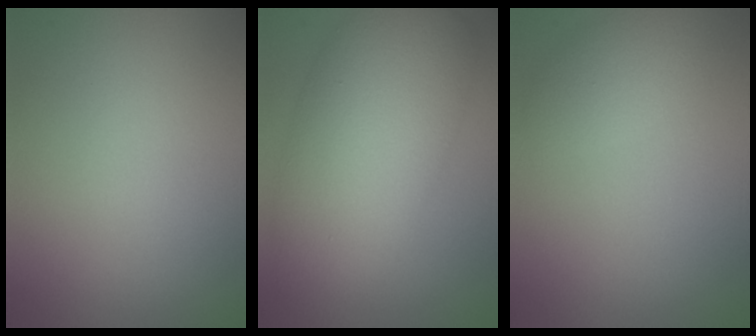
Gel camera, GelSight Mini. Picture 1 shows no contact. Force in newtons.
{"total": 9.5, "press": 9.5, "slide": 0.3}
{"total": 2.3, "press": 2.3, "slide": 0.1}